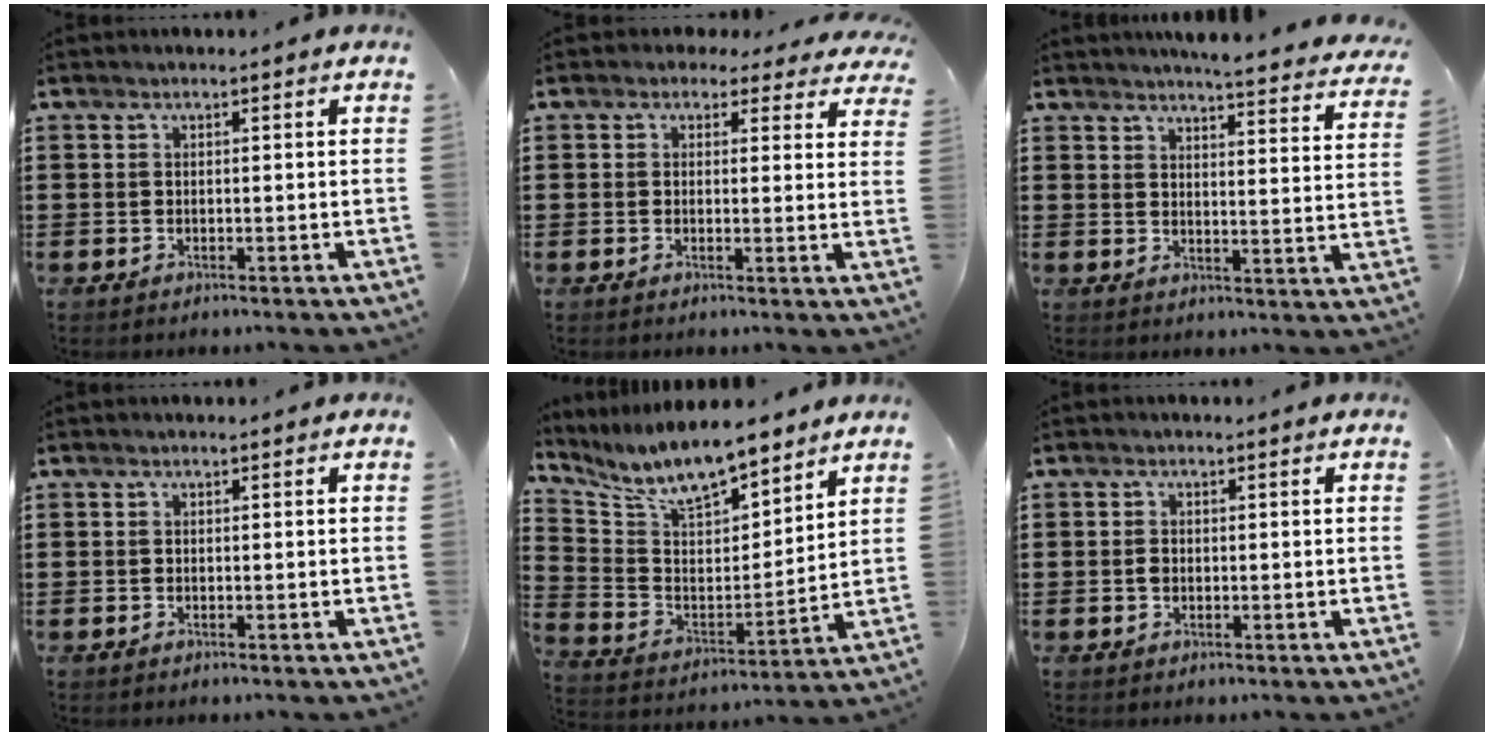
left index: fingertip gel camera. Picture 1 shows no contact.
{"total": 2.1, "force": [1.5, 1.3, 0.7], "torque": [-0.016, 0.002, 0.025]}
{"total": 4.6, "force": [4.5, -0.2, 1.3], "torque": [-0.027, -0.033, 0.073]}
{"total": 0.0}
{"total": 9.5, "force": [8.4, 2.4, 3.7], "torque": [-0.109, -0.041, 0.149]}
{"total": 1.3, "force": [-0.2, 1.0, 0.8], "torque": [-0.018, 0.006, -0.004]}